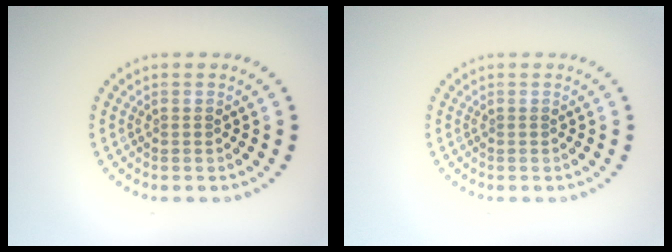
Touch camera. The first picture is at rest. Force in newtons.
{"total": 0.0}